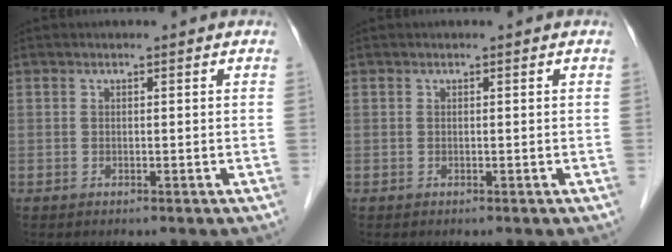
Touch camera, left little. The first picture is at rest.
{"total": 0.0}